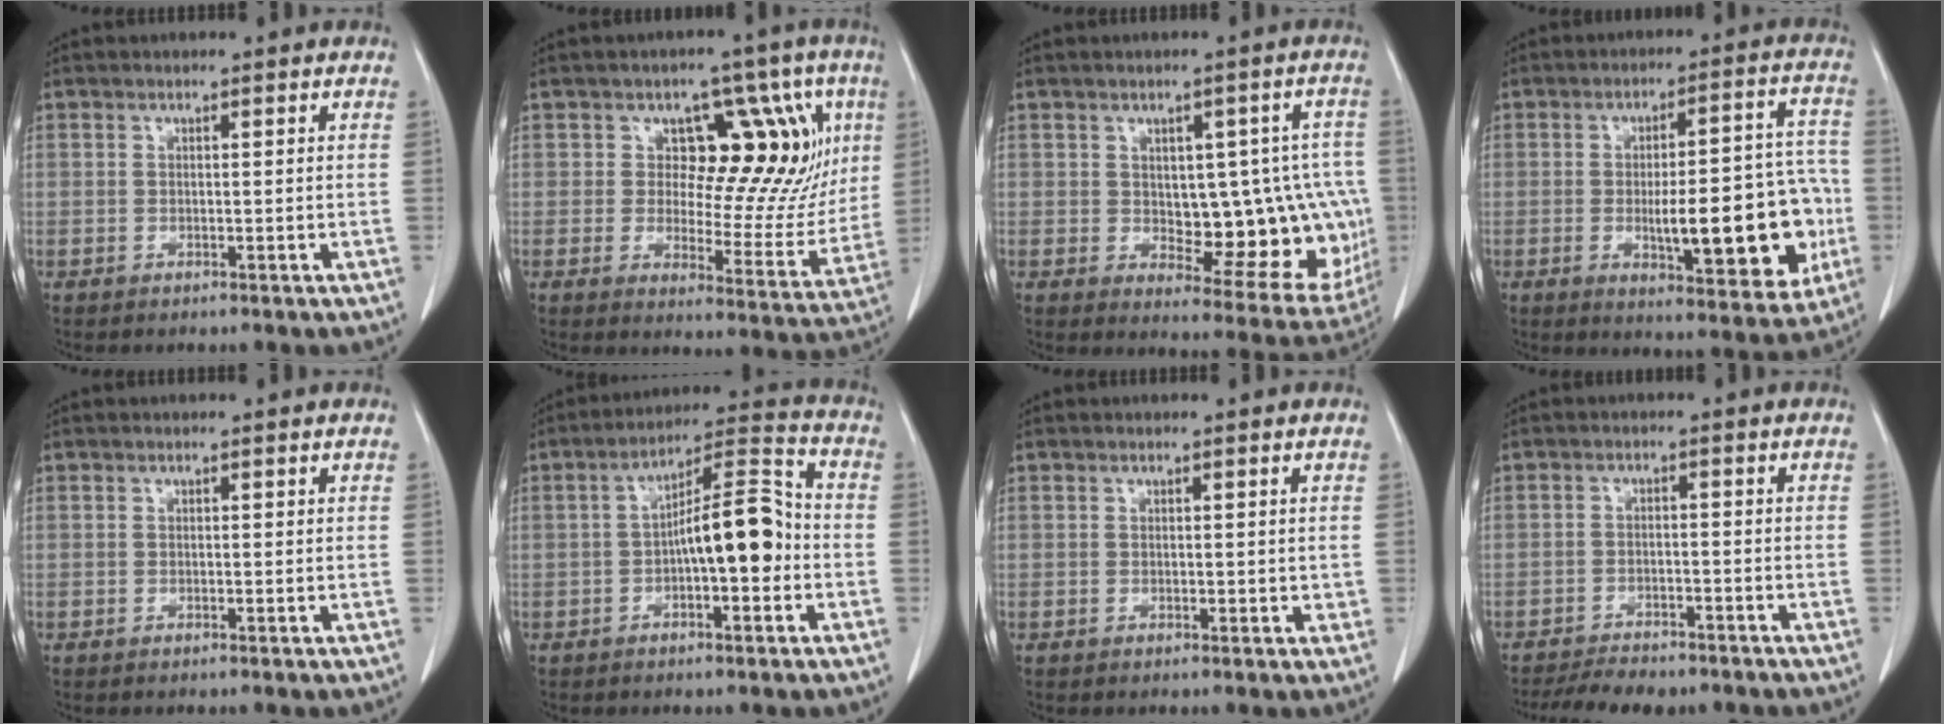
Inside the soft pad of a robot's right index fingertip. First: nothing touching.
{"total": 13.9, "force": [4.3, 7.6, 10.8], "torque": [-0.108, 0.023, 0.062]}
{"total": 14.6, "force": [-0.3, 7.2, 12.7], "torque": [-0.130, 0.015, 0.018]}
{"total": 17.0, "force": [-3.5, 5.0, 15.8], "torque": [-0.201, 0.021, -0.035]}
{"total": 0.0}
{"total": 10.7, "force": [-1.7, 2.8, 10.1], "torque": [-0.166, 0.033, -0.028]}
{"total": 0.9, "force": [0.1, 0.6, 0.7], "torque": [-0.007, 0.000, 0.004]}
{"total": 7.8, "force": [-6.8, 2.6, 2.9], "torque": [-0.037, -0.005, -0.099]}